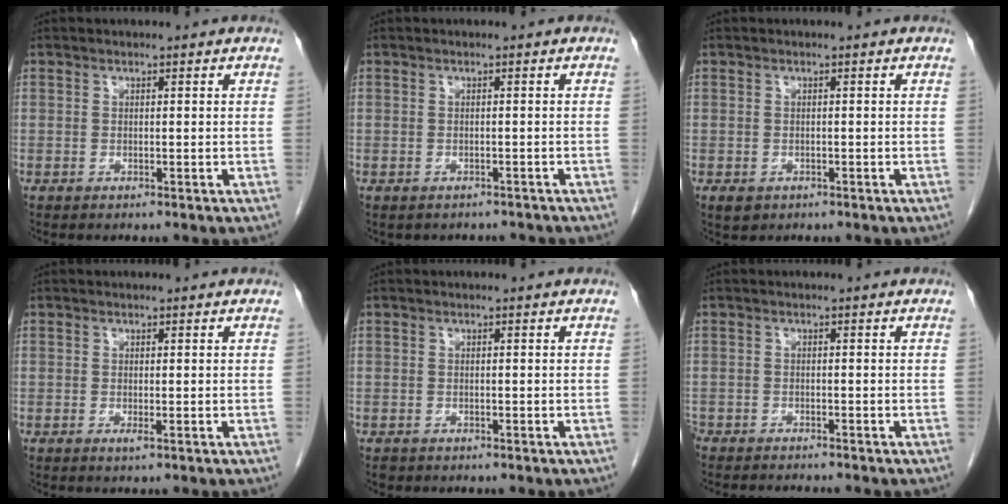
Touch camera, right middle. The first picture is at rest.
{"total": 3.6, "force": [-3.1, 1.7, 0.5], "torque": [-0.008, 0.006, -0.035]}
{"total": 1.6, "force": [-0.8, 1.2, 0.7], "torque": [-0.012, 0.001, -0.003]}
{"total": 0.6, "force": [-0.2, 0.0, 0.6], "torque": [-0.011, -0.002, -0.003]}
{"total": 0.7, "force": [-0.5, 0.5, 0.0], "torque": [-0.010, 0.001, -0.008]}
{"total": 5.1, "force": [-4.9, 0.5, 1.3], "torque": [-0.013, -0.012, -0.076]}